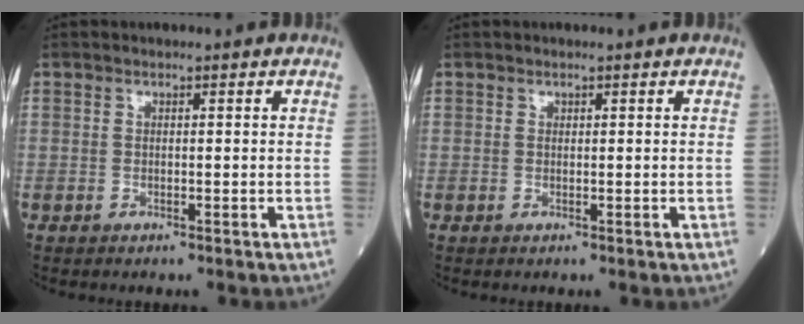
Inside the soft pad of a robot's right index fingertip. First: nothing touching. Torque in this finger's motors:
{"motor_torque": [-0.07, 0.01, -0.04, -0.01]}